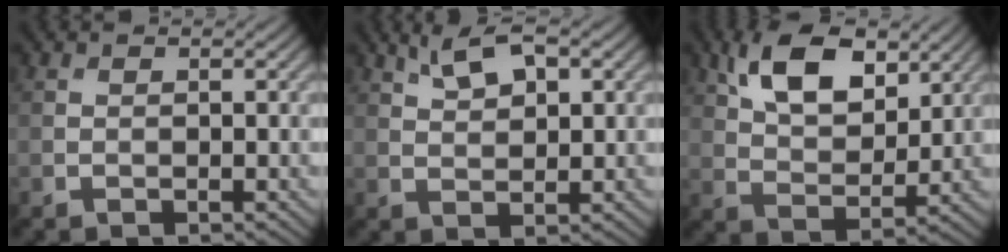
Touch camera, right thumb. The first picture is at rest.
{"total": 4.9, "force": [2.7, 2.0, 3.6], "torque": [-0.080, 0.007, 0.053]}
{"total": 10.2, "force": [5.2, 5.3, 7.0], "torque": [-0.147, 0.006, 0.099]}